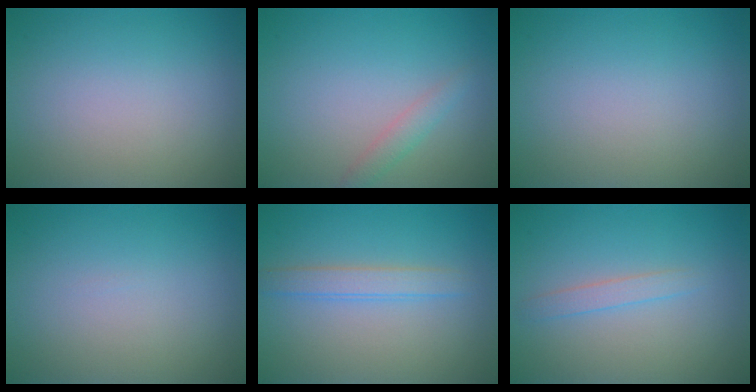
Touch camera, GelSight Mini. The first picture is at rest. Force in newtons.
{"total": 1.4, "press": 1.4, "slide": 0.0}
{"total": 0.0}
{"total": 0.0}
{"total": 2.0, "press": 2.0, "slide": 0.1}
{"total": 1.3, "press": 1.3, "slide": 0.1}